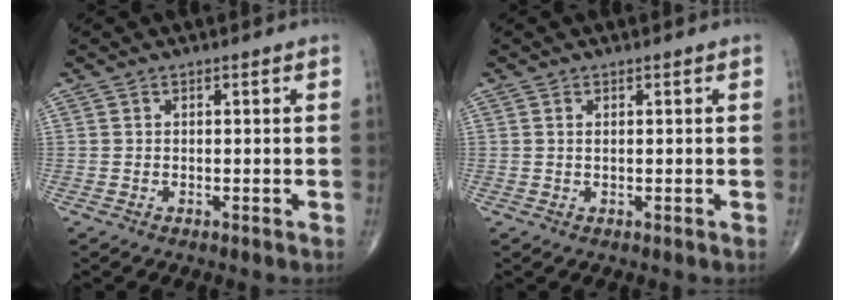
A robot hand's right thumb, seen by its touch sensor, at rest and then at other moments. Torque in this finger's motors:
{"motor_torque": [-0.30, 0.10, 0.17, 0.16, -0.02]}